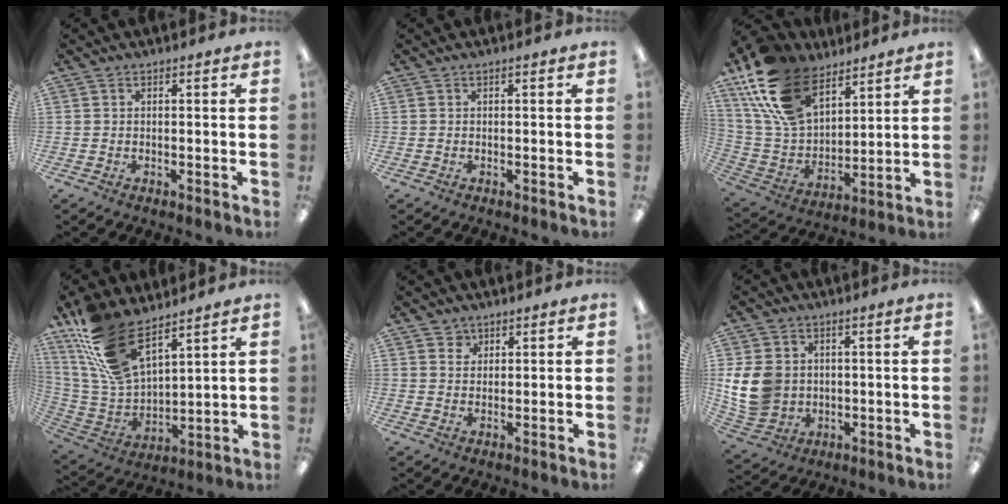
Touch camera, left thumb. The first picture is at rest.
{"total": 0.0}
{"total": 21.3, "force": [13.2, 12.1, 11.5], "torque": [-0.262, -0.055, 0.246]}
{"total": 18.0, "force": [12.2, 8.4, 10.3], "torque": [-0.253, -0.058, 0.228]}
{"total": 2.6, "force": [1.7, 2.0, 0.1], "torque": [0.009, -0.005, 0.029]}
{"total": 12.2, "force": [1.3, 10.4, 6.4], "torque": [-0.141, 0.005, 0.030]}